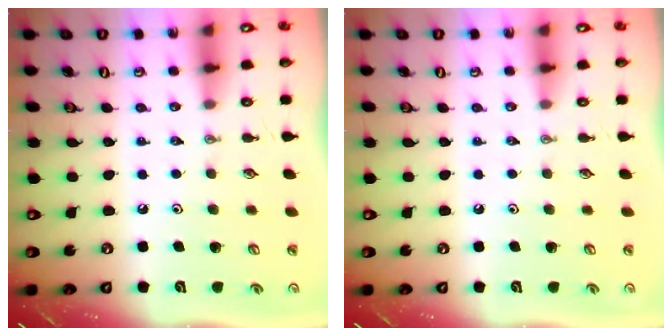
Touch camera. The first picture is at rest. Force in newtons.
{"total": 0.0}